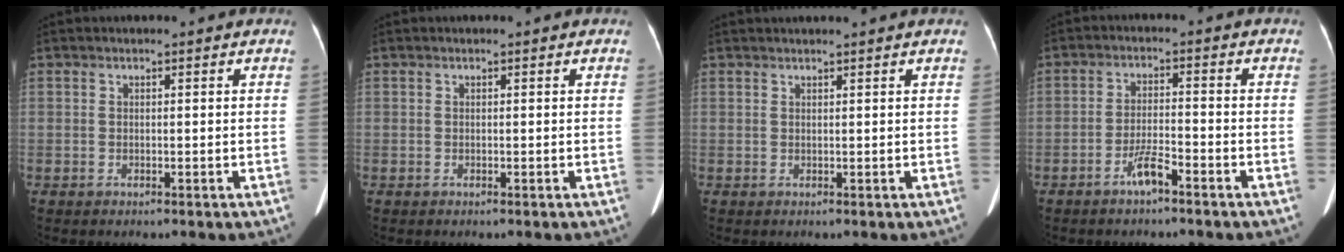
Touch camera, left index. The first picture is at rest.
{"total": 0.0}
{"total": 3.4, "force": [3.1, -0.4, 1.2], "torque": [-0.012, 0.023, 0.041]}
{"total": 3.8, "force": [-2.9, 0.3, 2.5], "torque": [-0.053, -0.005, -0.054]}